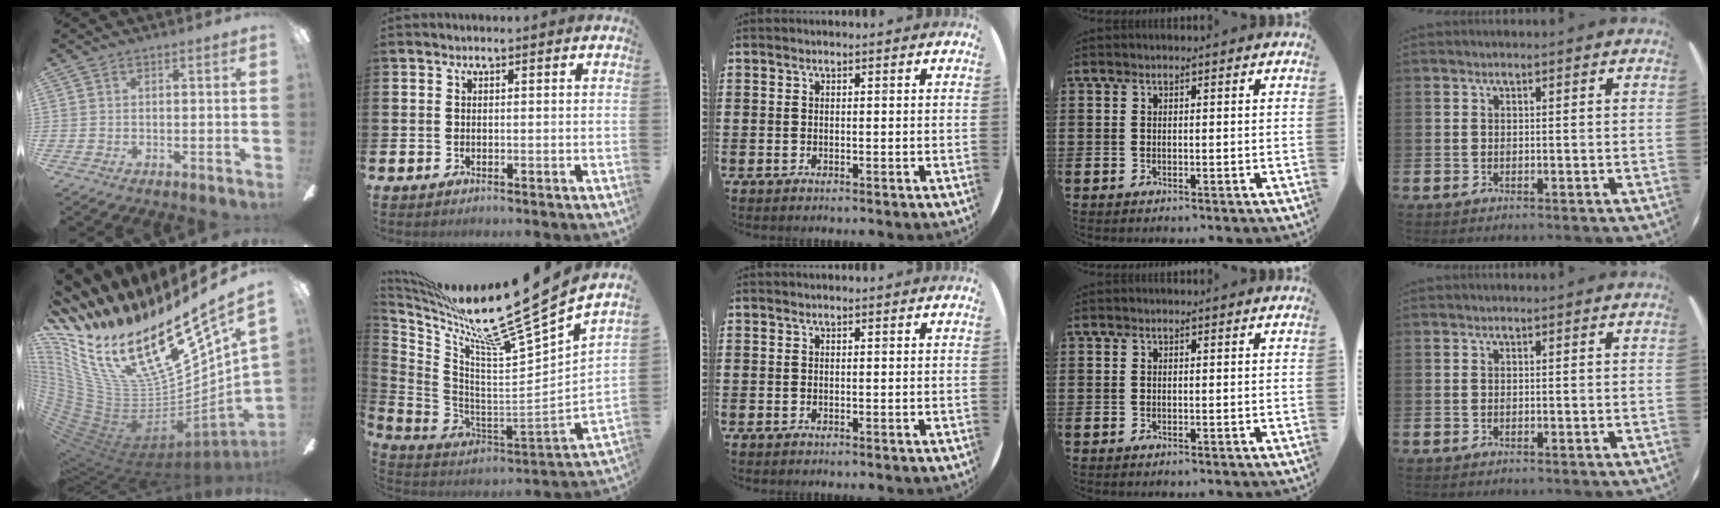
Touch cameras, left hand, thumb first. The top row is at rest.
{"thumb": {"total": 30.6, "force": [14.8, 13.2, 23.3], "torque": [-0.410, -0.140, 0.312]}, "index": {"total": 14.2, "force": [12.2, -0.2, 7.2], "torque": [-0.161, -0.097, 0.192]}}